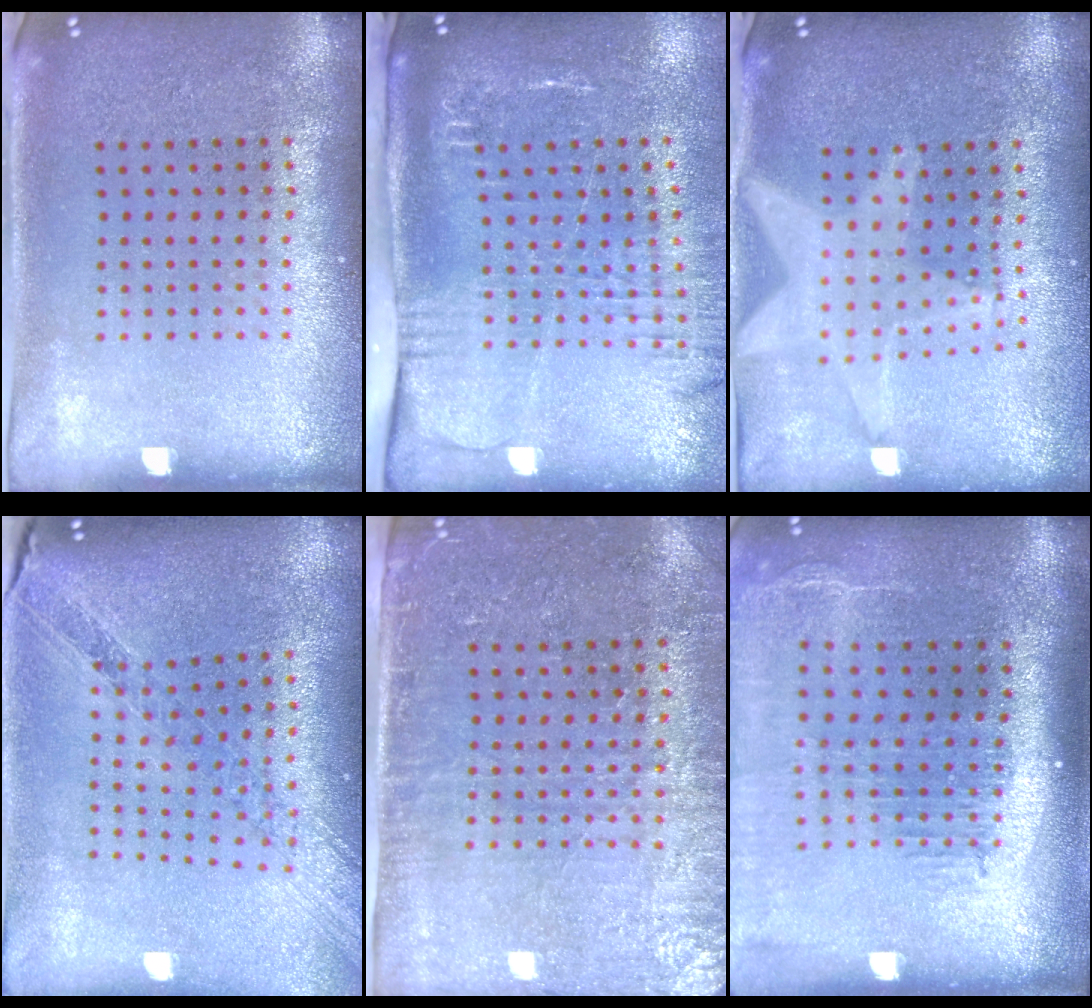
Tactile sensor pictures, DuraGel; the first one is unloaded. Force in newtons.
{"total": 2.6, "press": 2.0, "slide": 1.7}
{"total": 1.5, "press": 1.4, "slide": 0.4}
{"total": 1.1, "press": 1.1, "slide": 0.2}
{"total": 3.2, "press": 2.9, "slide": 1.2}
{"total": 2.5, "press": 2.0, "slide": 1.5}